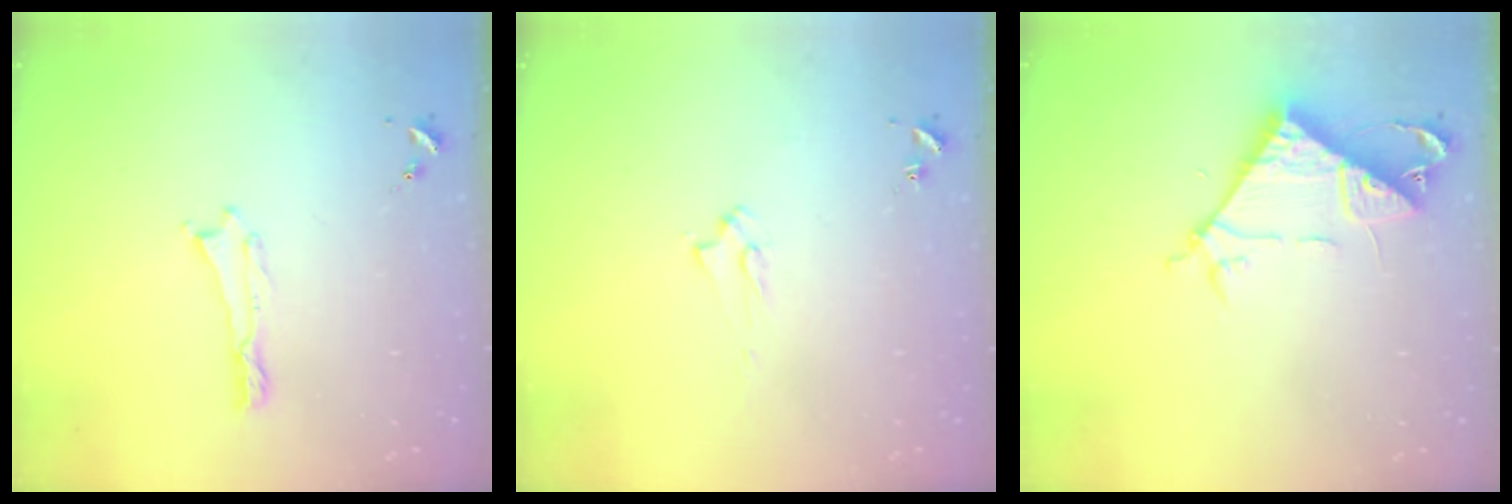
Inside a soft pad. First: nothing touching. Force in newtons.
{"total": 2.0, "press": 2.0, "slide": 0.3}
{"total": 8.4, "press": 8.3, "slide": 0.7}